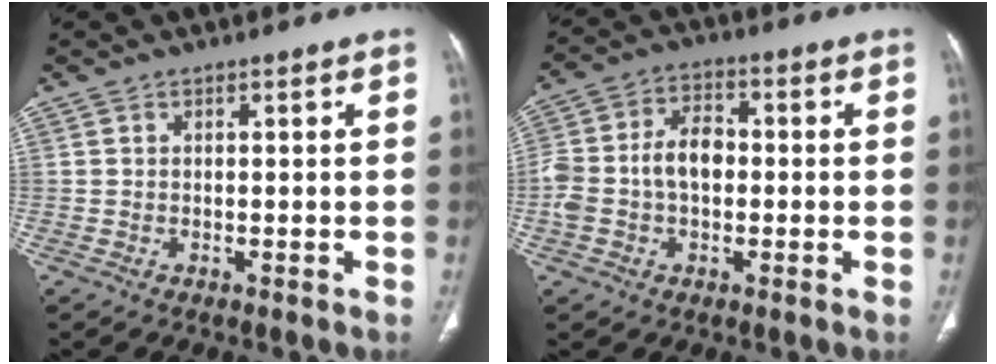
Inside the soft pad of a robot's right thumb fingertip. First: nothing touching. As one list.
[{"total": 9.9, "force": [-0.7, 6.6, 7.4], "torque": [-0.147, 0.031, -0.017]}]